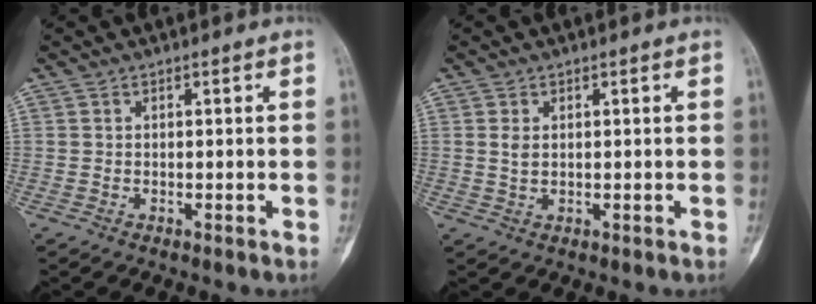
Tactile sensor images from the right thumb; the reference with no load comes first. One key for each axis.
{"total": 2.0, "fx": 0.5, "fy": 1.2, "fz": 1.6, "tx": -0.031, "ty": -0.002, "tz": 0.015}